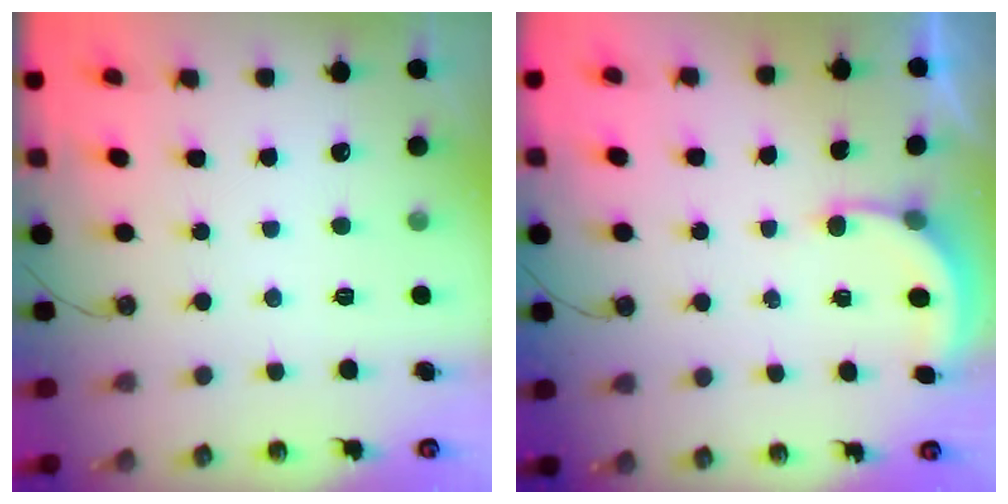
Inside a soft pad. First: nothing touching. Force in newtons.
{"total": 2.9, "press": 2.9, "slide": 0.2}